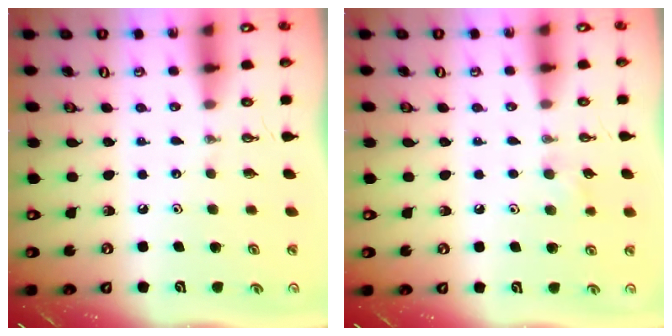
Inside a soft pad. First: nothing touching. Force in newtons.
{"total": 7.3, "press": 5.7, "slide": 4.6}